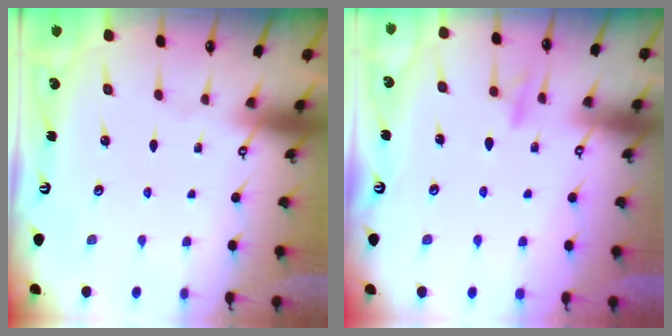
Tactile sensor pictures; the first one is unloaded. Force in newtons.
{"total": 10.2, "press": 10.2, "slide": 1.1}